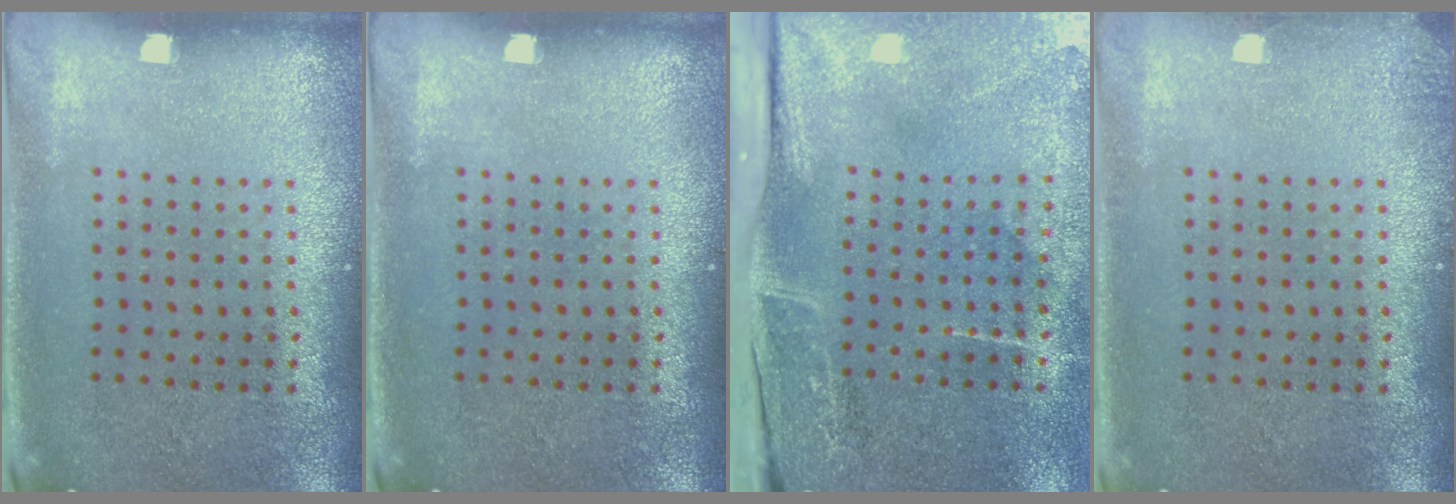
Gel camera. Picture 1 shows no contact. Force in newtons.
{"total": 0.0}
{"total": 5.0, "press": 3.9, "slide": 3.2}
{"total": 0.8, "press": 0.8, "slide": 0.1}